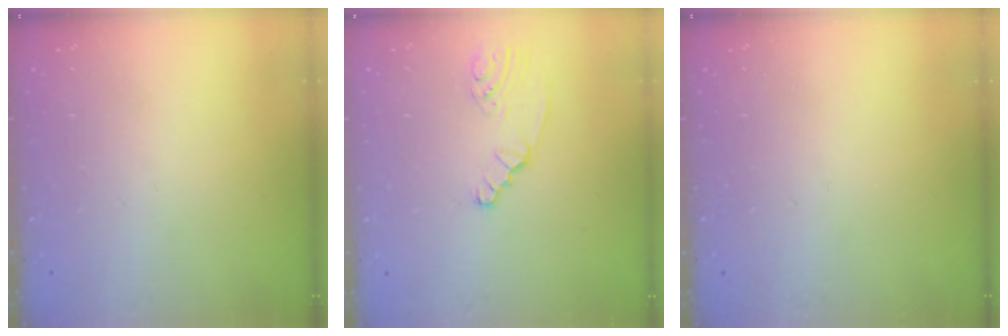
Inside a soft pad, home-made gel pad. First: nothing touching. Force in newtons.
{"total": 0.9, "press": 0.9, "slide": 0.2}
{"total": 0.0}